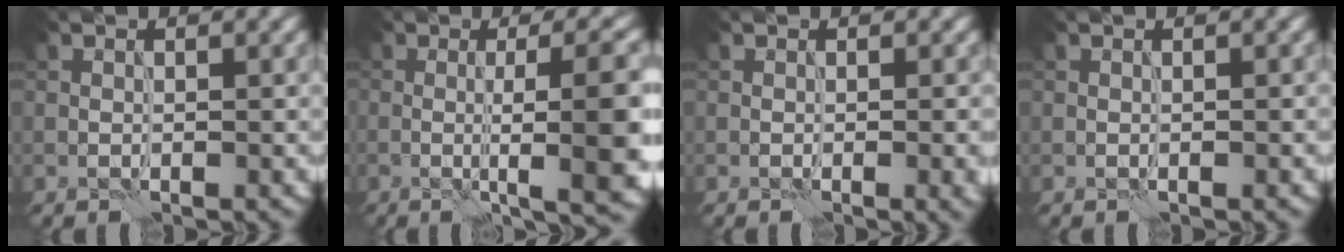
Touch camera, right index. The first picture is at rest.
{"total": 11.2, "force": [-1.8, 2.7, 10.7], "torque": [-0.113, 0.011, -0.012]}
{"total": 2.1, "force": [-0.2, 0.8, 1.9], "torque": [-0.009, 0.005, -0.002]}
{"total": 0.9, "force": [0.0, 0.3, 0.8], "torque": [-0.005, 0.003, -0.004]}